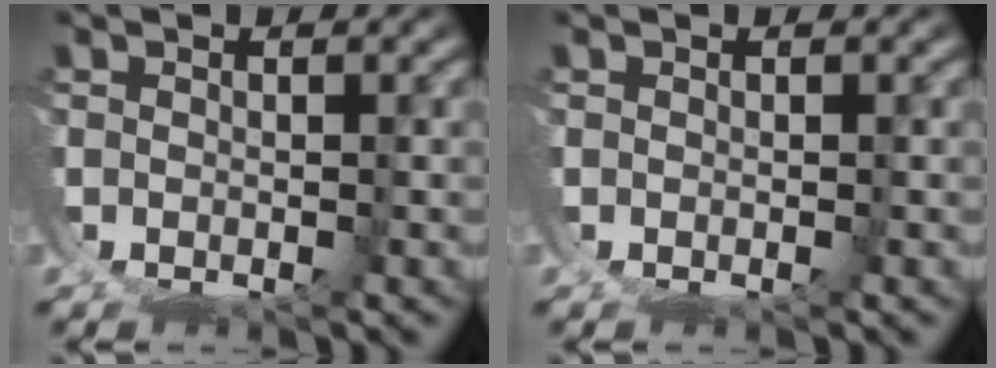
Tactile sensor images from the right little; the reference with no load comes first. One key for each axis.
{"total": 0.0}